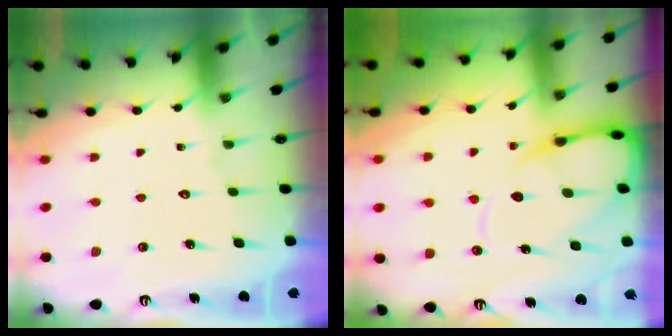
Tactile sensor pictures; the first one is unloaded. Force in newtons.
{"total": 11.5, "press": 11.5, "slide": 1.2}